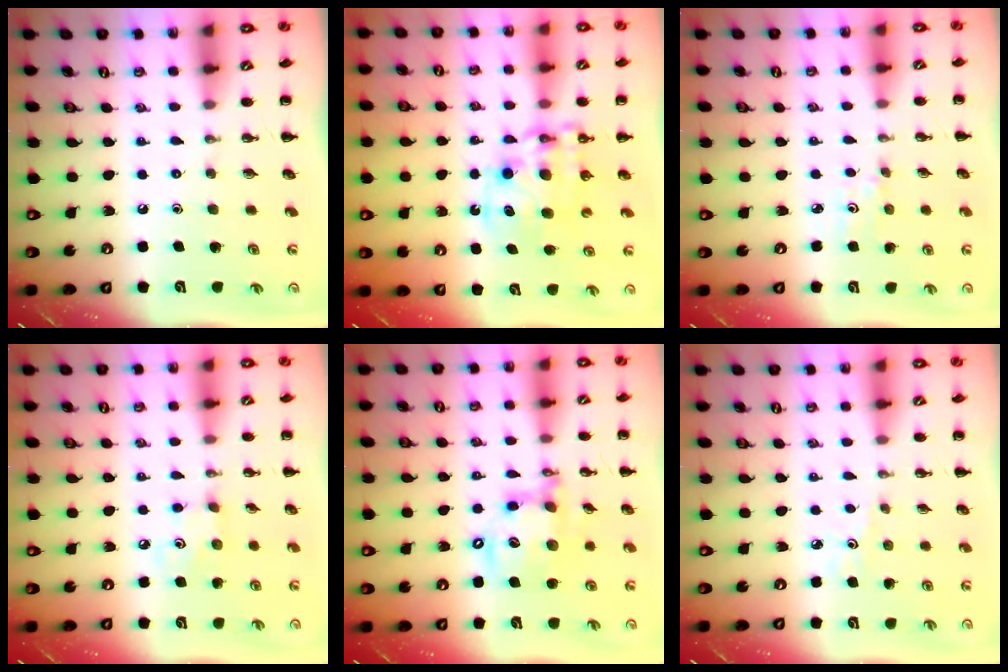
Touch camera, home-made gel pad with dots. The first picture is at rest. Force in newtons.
{"total": 11.2, "press": 10.9, "slide": 2.7}
{"total": 2.8, "press": 2.6, "slide": 0.9}
{"total": 3.1, "press": 3.0, "slide": 0.7}
{"total": 15.0, "press": 14.7, "slide": 3.2}
{"total": 2.2, "press": 2.0, "slide": 0.7}